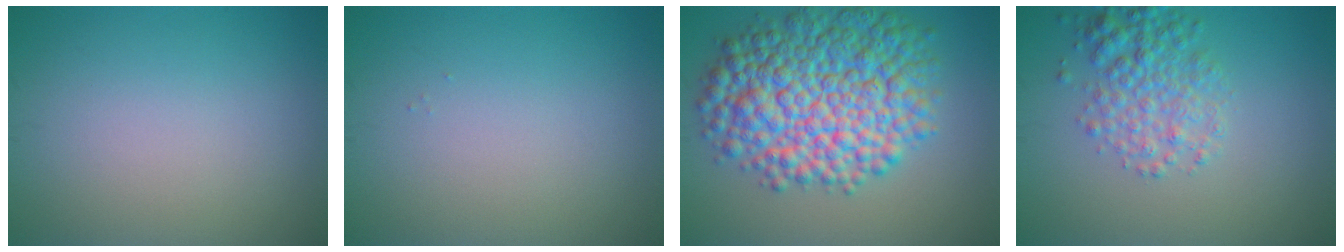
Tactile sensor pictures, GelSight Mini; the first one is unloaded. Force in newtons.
{"total": 0.0}
{"total": 11.6, "press": 11.6, "slide": 0.1}
{"total": 4.0, "press": 4.0, "slide": 0.1}